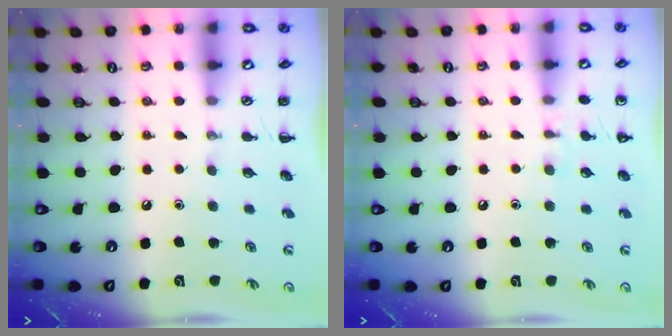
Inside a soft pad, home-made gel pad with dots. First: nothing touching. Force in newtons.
{"total": 5.6, "press": 5.4, "slide": 1.6}